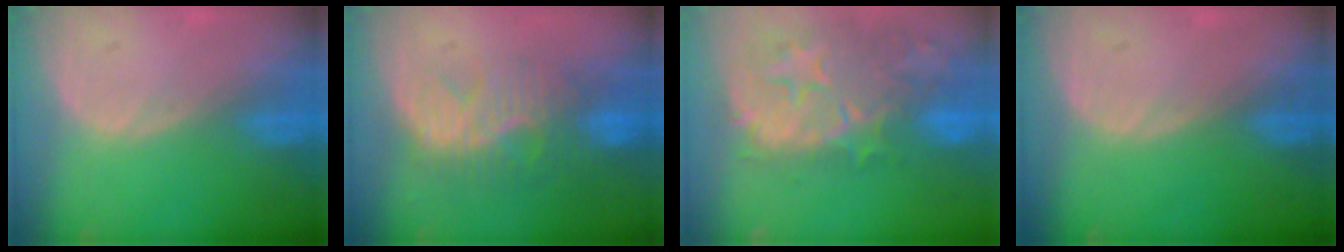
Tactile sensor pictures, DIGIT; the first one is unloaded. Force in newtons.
{"total": 9.7, "press": 8.6, "slide": 4.4}
{"total": 14.2, "press": 12.0, "slide": 7.6}
{"total": 0.0}